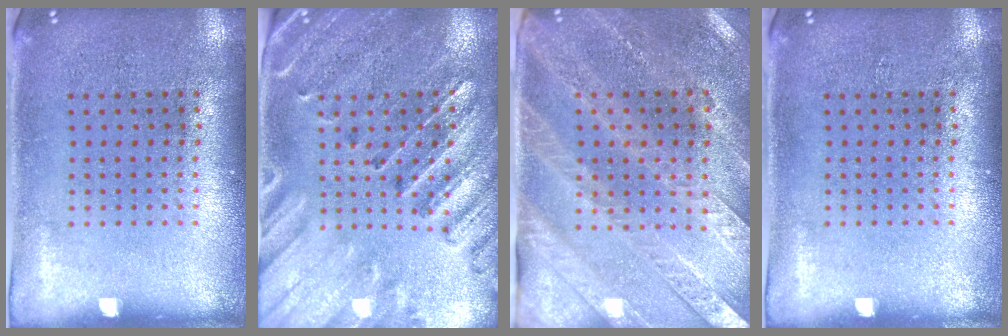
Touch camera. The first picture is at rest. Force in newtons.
{"total": 2.9, "press": 2.7, "slide": 1.1}
{"total": 2.9, "press": 2.7, "slide": 1.1}
{"total": 0.0}